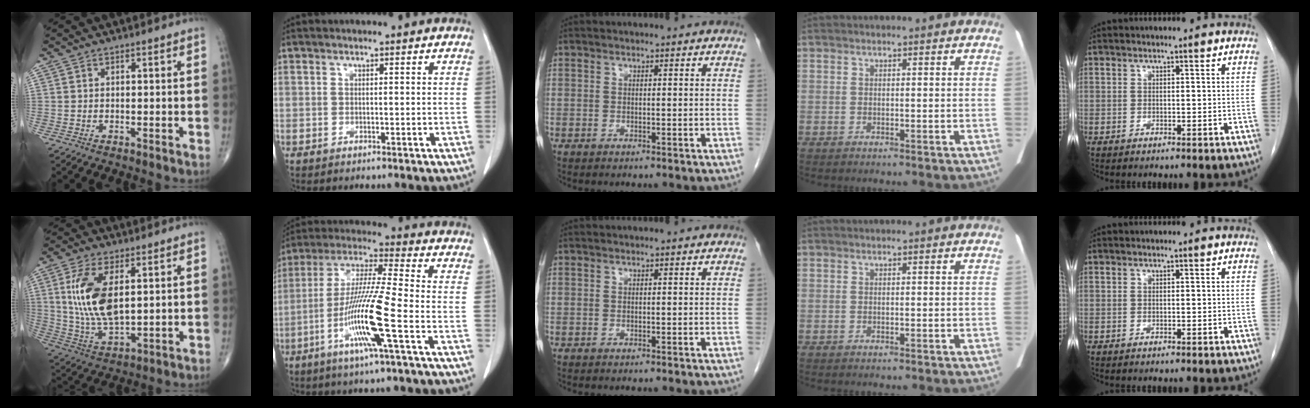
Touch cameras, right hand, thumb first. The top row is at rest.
{"thumb": {"total": 13.8, "force": [3.3, 6.6, 11.7], "torque": [-0.234, -0.019, 0.074]}, "index": {"total": 13.3, "force": [-4.7, -0.8, 12.5], "torque": [-0.248, -0.013, -0.096]}}